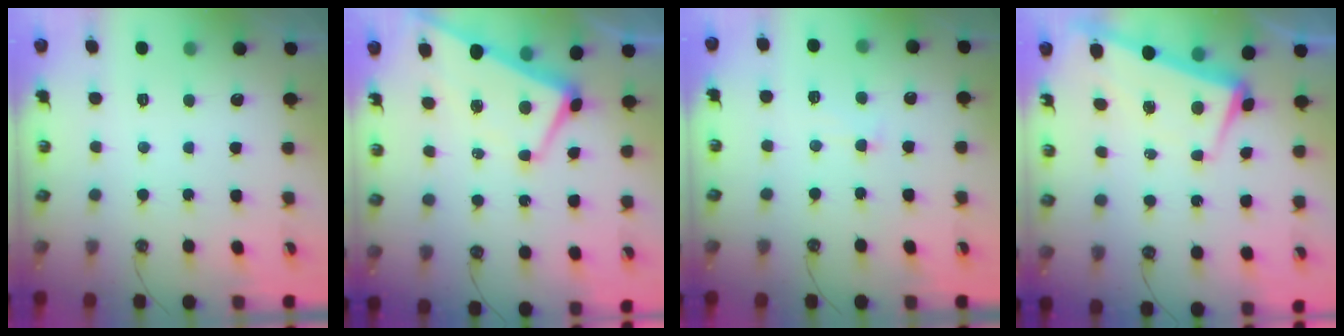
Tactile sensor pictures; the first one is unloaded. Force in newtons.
{"total": 0.9, "press": 0.1, "slide": 0.8}
{"total": 0.9, "press": 0.6, "slide": 0.7}
{"total": 1.7, "press": 1.0, "slide": 1.4}